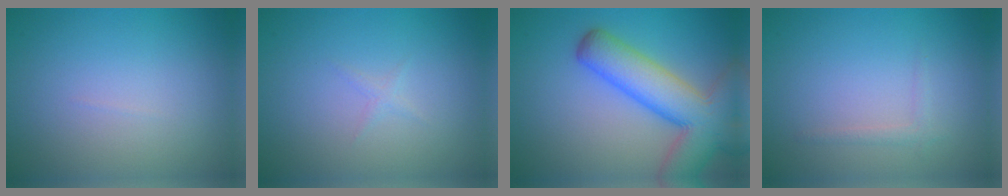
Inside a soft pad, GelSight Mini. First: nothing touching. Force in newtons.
{"total": 0.6, "press": 0.6, "slide": 0.0}
{"total": 9.2, "press": 9.2, "slide": 0.4}
{"total": 0.9, "press": 0.9, "slide": 0.0}